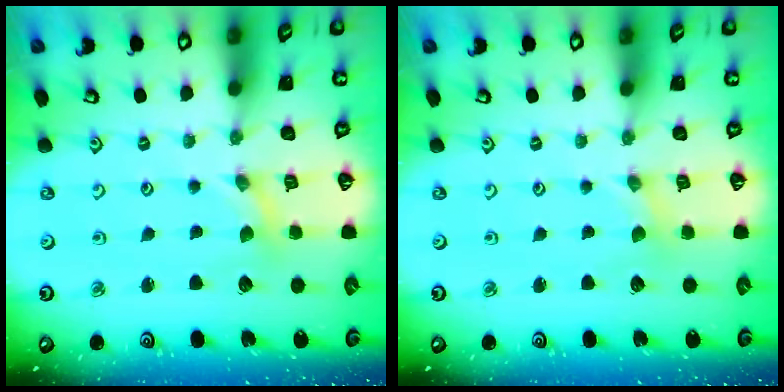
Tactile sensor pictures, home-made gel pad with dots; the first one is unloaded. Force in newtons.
{"total": 0.0}